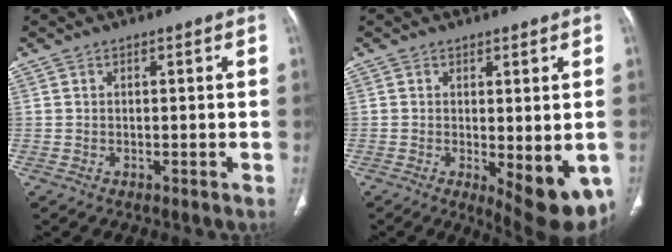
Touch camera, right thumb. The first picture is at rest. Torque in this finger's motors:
{"motor_torque": [-0.10, 0.70, 0.06, -0.04, 0.05]}